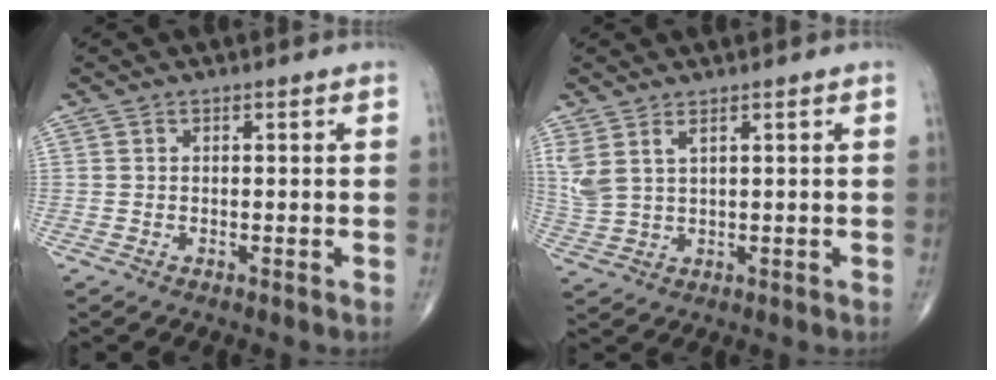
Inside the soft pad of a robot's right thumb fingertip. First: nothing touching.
{"total": 4.9, "force": [2.6, 1.8, 3.8], "torque": [-0.100, -0.007, 0.065]}